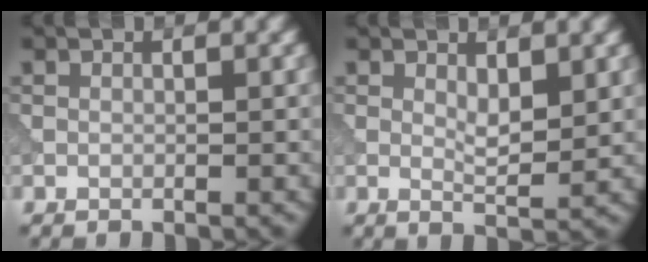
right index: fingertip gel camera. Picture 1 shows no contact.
{"total": 2.2, "force": [0.6, 0.7, 2.0], "torque": [-0.035, -0.007, 0.013]}